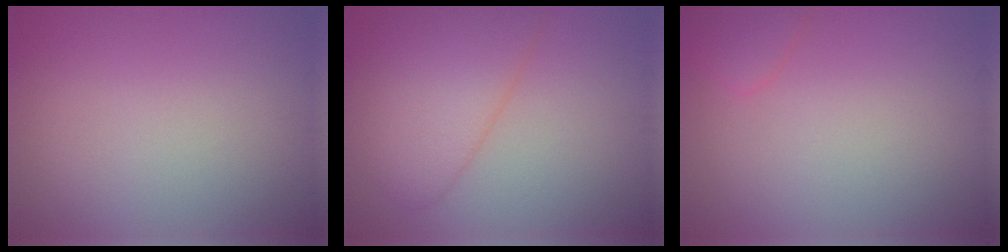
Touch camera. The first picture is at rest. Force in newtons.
{"total": 5.6, "press": 5.6, "slide": 0.2}
{"total": 1.9, "press": 1.9, "slide": 0.1}